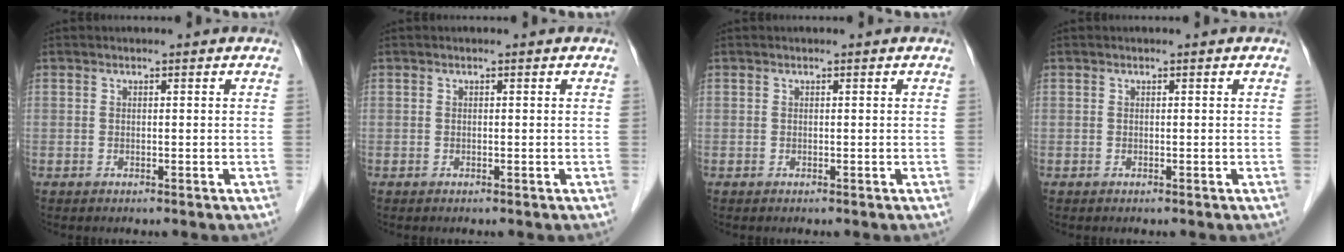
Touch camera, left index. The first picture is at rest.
{"total": 0.0}
{"total": 0.0}
{"total": 0.0}